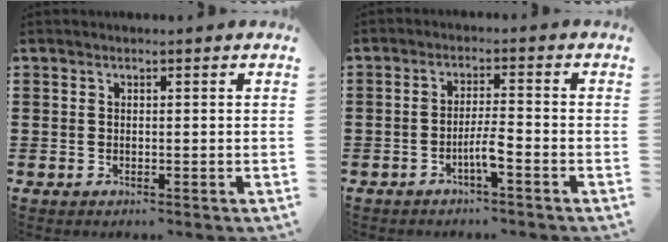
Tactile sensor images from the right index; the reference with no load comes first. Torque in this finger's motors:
{"motor_torque": [0.69, 0.65, 0.12, 0.02]}